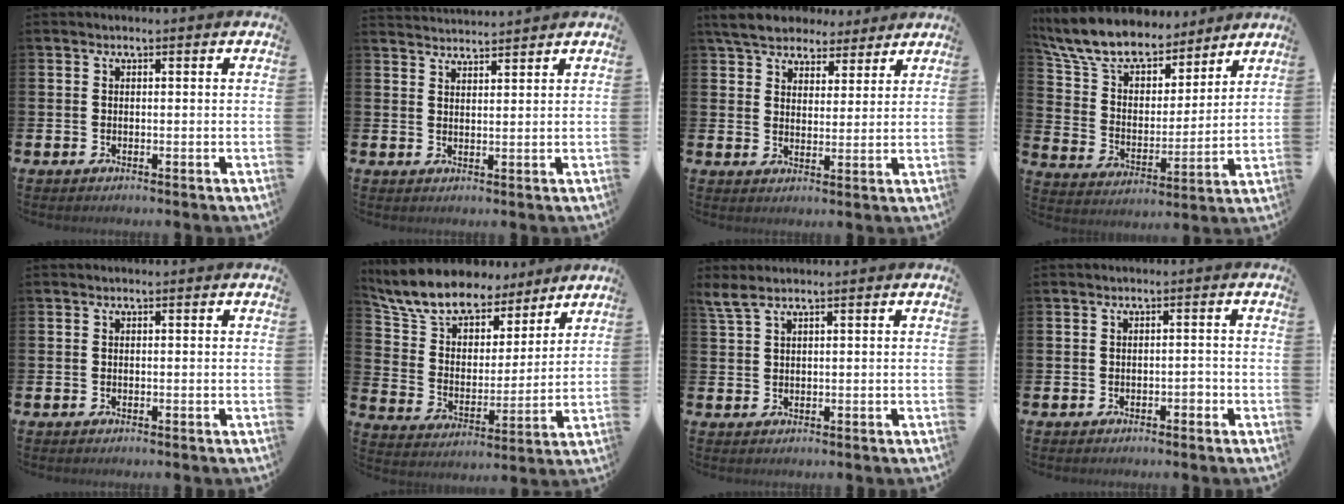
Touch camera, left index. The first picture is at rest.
{"total": 3.0, "force": [3.0, -0.1, -0.2], "torque": [0.002, -0.020, 0.053]}
{"total": 6.2, "force": [5.7, 2.2, 1.0], "torque": [-0.036, -0.022, 0.103]}
{"total": 10.5, "force": [9.5, 3.6, 2.8], "torque": [-0.106, -0.059, 0.172]}
{"total": 0.0}
{"total": 9.9, "force": [8.8, 4.0, 2.2], "torque": [-0.097, -0.053, 0.161]}
{"total": 2.5, "force": [1.8, 0.4, 1.6], "torque": [-0.035, 0.000, 0.034]}
{"total": 1.0, "force": [-0.8, 0.4, 0.5], "torque": [-0.011, -0.001, -0.017]}